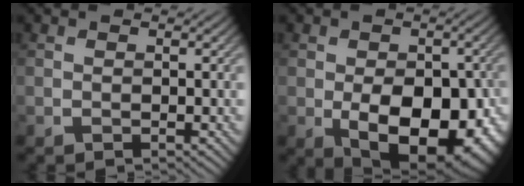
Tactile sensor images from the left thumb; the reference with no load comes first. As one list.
[{"total": 14.5, "force": [-4.1, 8.7, 10.9], "torque": [-0.136, -0.039, -0.039]}]